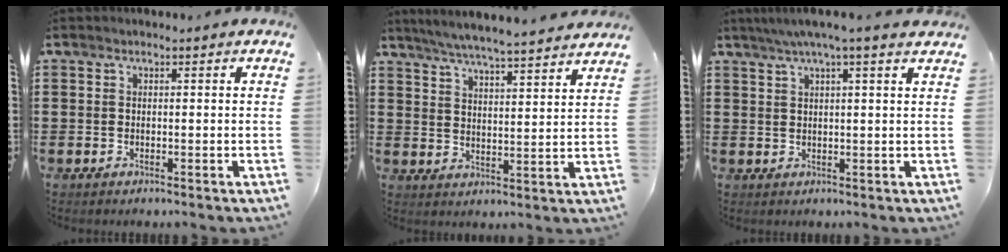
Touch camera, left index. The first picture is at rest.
{"total": 5.1, "force": [4.9, -0.6, 1.4], "torque": [-0.048, -0.033, 0.084]}
{"total": 3.8, "force": [2.7, -0.2, 2.6], "torque": [-0.057, -0.002, 0.047]}